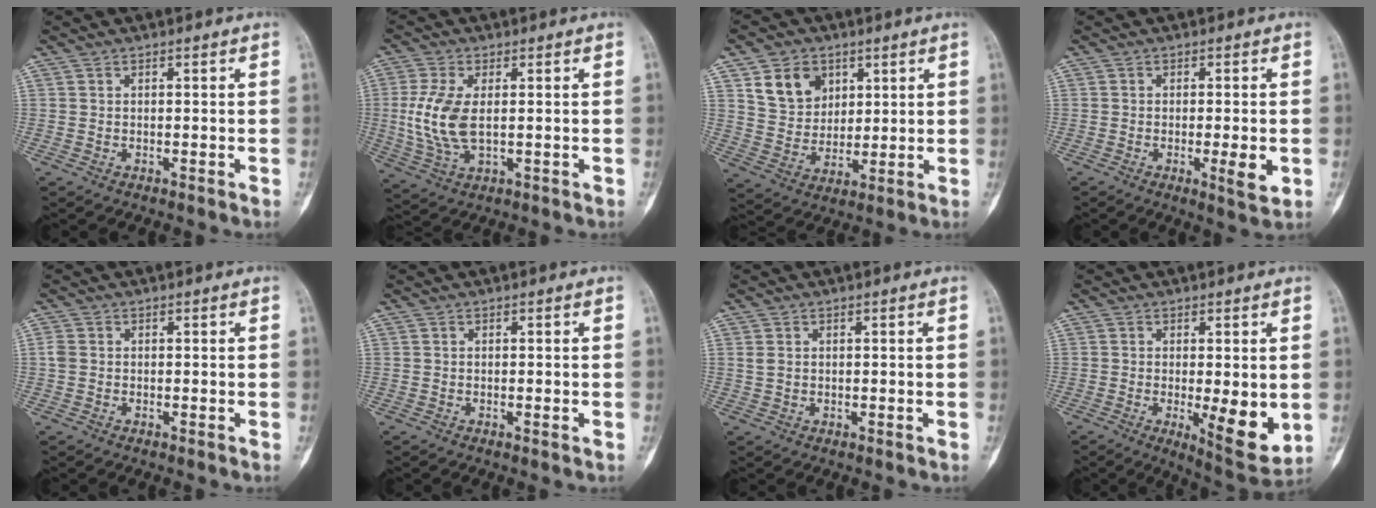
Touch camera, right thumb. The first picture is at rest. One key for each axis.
{"total": 9.6, "fx": 0.4, "fy": 4.8, "fz": 8.3, "tx": -0.192, "ty": -0.007, "tz": 0.015}
{"total": 10.0, "fx": 4.5, "fy": 7.8, "fz": 4.3, "tx": -0.049, "ty": -0.023, "tz": 0.091}
{"total": 4.9, "fx": -1.1, "fy": 1.1, "fz": 4.7, "tx": -0.070, "ty": -0.010, "tz": -0.014}
{"total": 1.5, "fx": 0.1, "fy": 1.3, "fz": 0.9, "tx": -0.022, "ty": 0.002, "tz": 0.000}
{"total": 0.6, "fx": -0.1, "fy": 0.2, "fz": 0.6, "tx": -0.010, "ty": -0.002, "tz": -0.001}
{"total": 1.4, "fx": 0.4, "fy": 1.1, "fz": 0.8, "tx": -0.017, "ty": 0.002, "tz": 0.011}
{"total": 9.4, "fx": -1.3, "fy": 2.9, "fz": 8.8, "tx": -0.118, "ty": -0.026, "tz": -0.010}